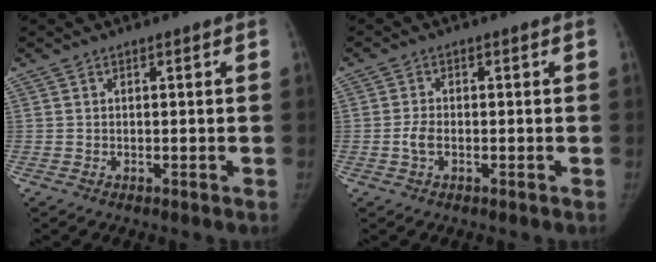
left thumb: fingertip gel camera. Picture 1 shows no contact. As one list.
[{"total": 2.3, "force": [-0.6, 1.3, 1.8], "torque": [-0.042, 0.006, -0.013]}]